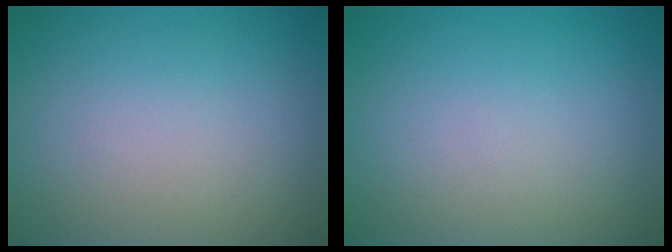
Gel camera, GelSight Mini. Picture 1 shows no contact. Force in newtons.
{"total": 0.0}